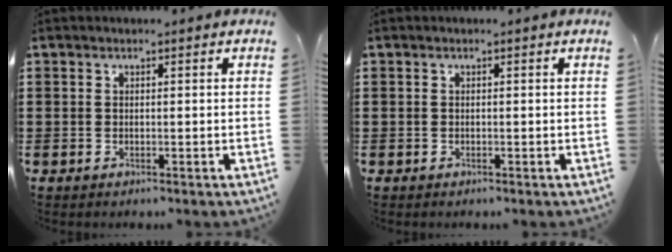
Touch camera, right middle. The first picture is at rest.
{"total": 0.0}